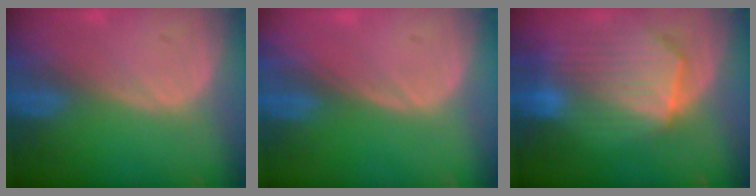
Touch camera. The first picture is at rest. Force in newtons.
{"total": 0.0}
{"total": 10.4, "press": 9.1, "slide": 5.1}